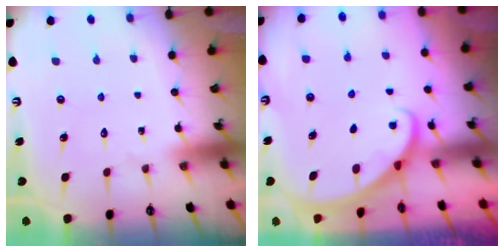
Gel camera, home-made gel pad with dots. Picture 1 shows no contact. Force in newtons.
{"total": 1.9, "press": 1.9, "slide": 0.1}